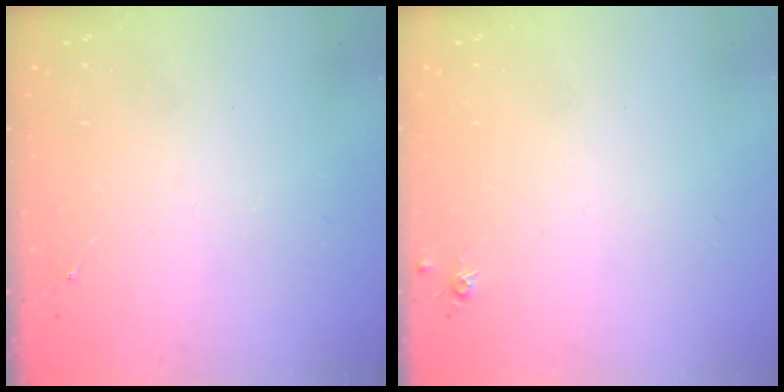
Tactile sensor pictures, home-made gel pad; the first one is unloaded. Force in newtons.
{"total": 4.4, "press": 4.3, "slide": 0.5}